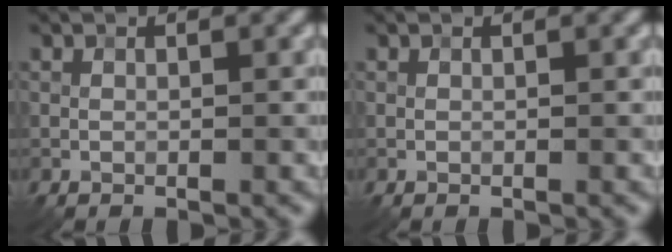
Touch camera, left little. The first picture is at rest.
{"total": 0.0}